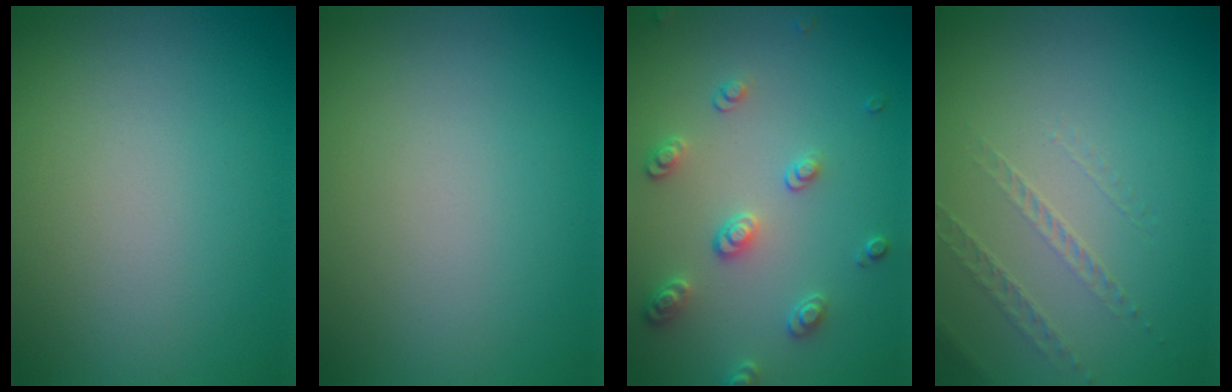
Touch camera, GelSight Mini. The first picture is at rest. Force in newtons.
{"total": 0.0}
{"total": 2.7, "press": 2.6, "slide": 0.4}
{"total": 1.1, "press": 0.6, "slide": 0.9}